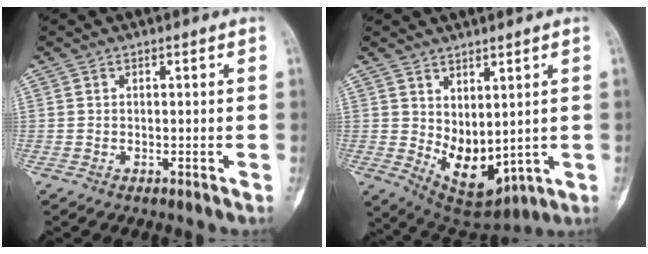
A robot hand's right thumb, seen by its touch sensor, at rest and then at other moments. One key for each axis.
{"total": 10.5, "fx": 0.7, "fy": 6.0, "fz": 8.6, "tx": -0.110, "ty": -0.026, "tz": 0.044}